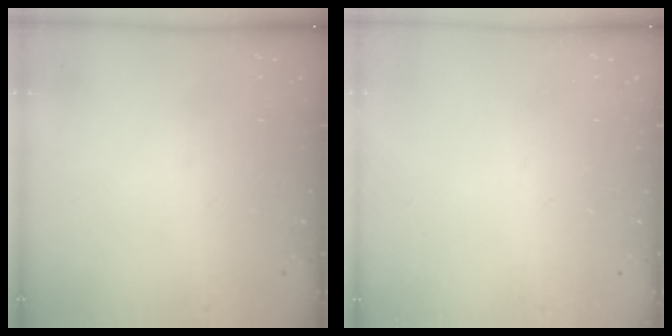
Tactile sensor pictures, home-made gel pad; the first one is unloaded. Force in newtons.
{"total": 0.0}